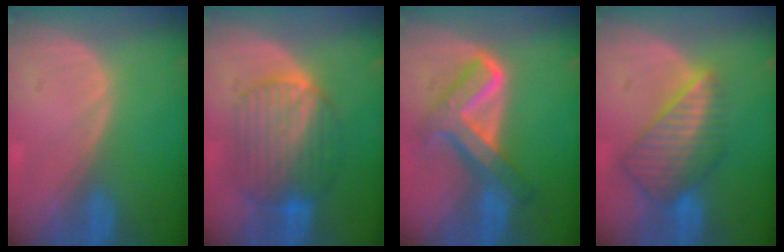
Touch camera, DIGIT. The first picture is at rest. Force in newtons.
{"total": 8.9, "press": 8.9, "slide": 0.5}
{"total": 8.2, "press": 8.2, "slide": 0.7}
{"total": 8.7, "press": 7.6, "slide": 4.3}